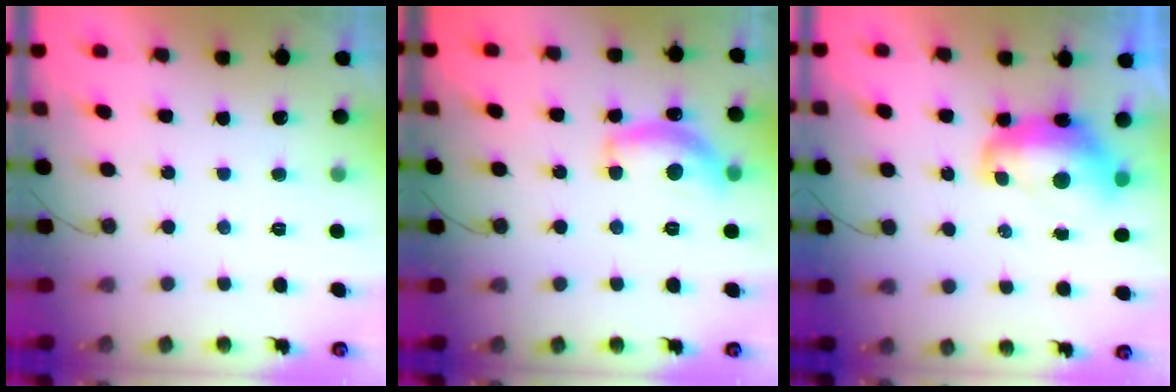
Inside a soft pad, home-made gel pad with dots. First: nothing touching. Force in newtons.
{"total": 13.3, "press": 13.3, "slide": 0.8}
{"total": 10.3, "press": 10.2, "slide": 0.9}